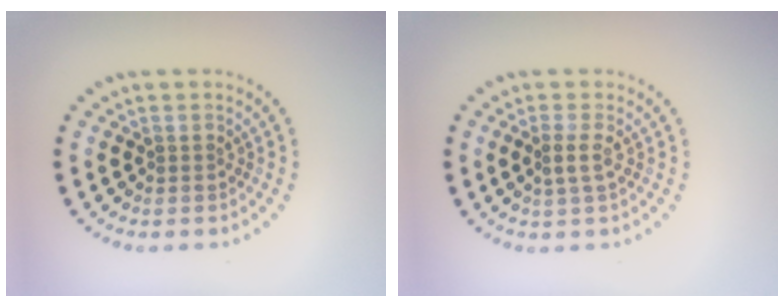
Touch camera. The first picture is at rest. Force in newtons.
{"total": 1.6, "press": 1.3, "slide": 0.9}